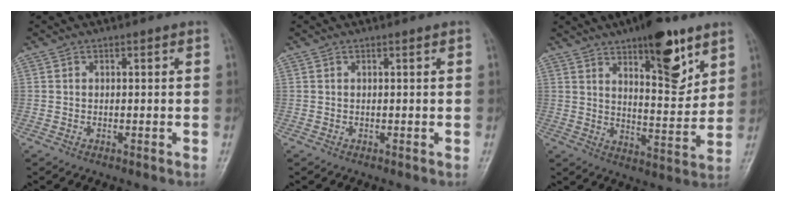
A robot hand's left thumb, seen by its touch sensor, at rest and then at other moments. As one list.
[{"total": 0.0}, {"total": 14.1, "force": [8.3, 5.0, 10.3], "torque": [-0.117, -0.050, 0.126]}]